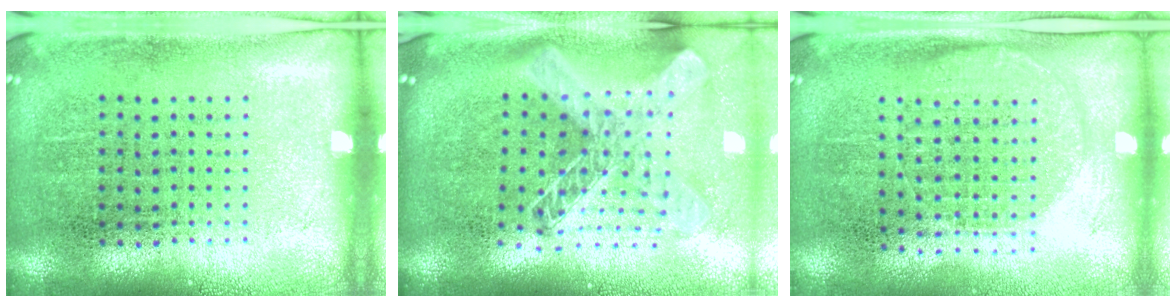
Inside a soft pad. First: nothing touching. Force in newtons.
{"total": 2.1, "press": 1.6, "slide": 1.3}
{"total": 1.4, "press": 1.2, "slide": 0.6}